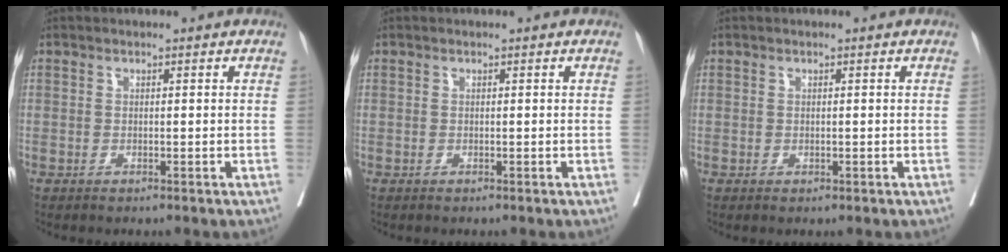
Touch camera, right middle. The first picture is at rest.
{"total": 0.0}
{"total": 0.0}